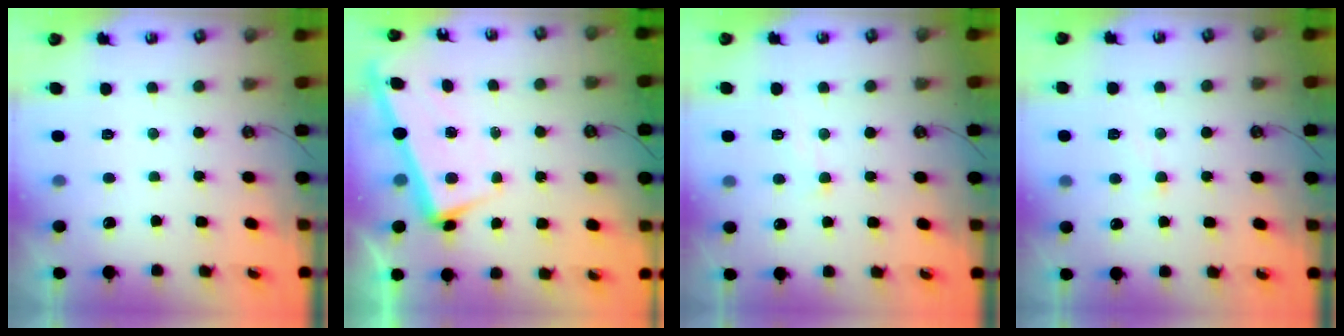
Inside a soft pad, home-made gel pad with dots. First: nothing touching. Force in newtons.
{"total": 3.0, "press": 2.8, "slide": 1.0}
{"total": 1.0, "press": 0.8, "slide": 0.5}
{"total": 3.4, "press": 3.4, "slide": 0.5}